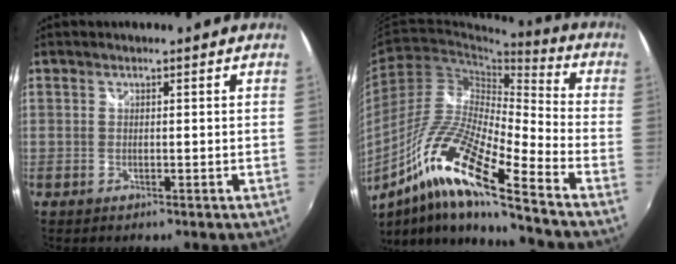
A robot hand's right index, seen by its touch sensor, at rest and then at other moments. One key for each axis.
{"total": 18.4, "fx": -10.8, "fy": 2.0, "fz": 14.8, "tx": -0.269, "ty": -0.015, "tz": -0.221}